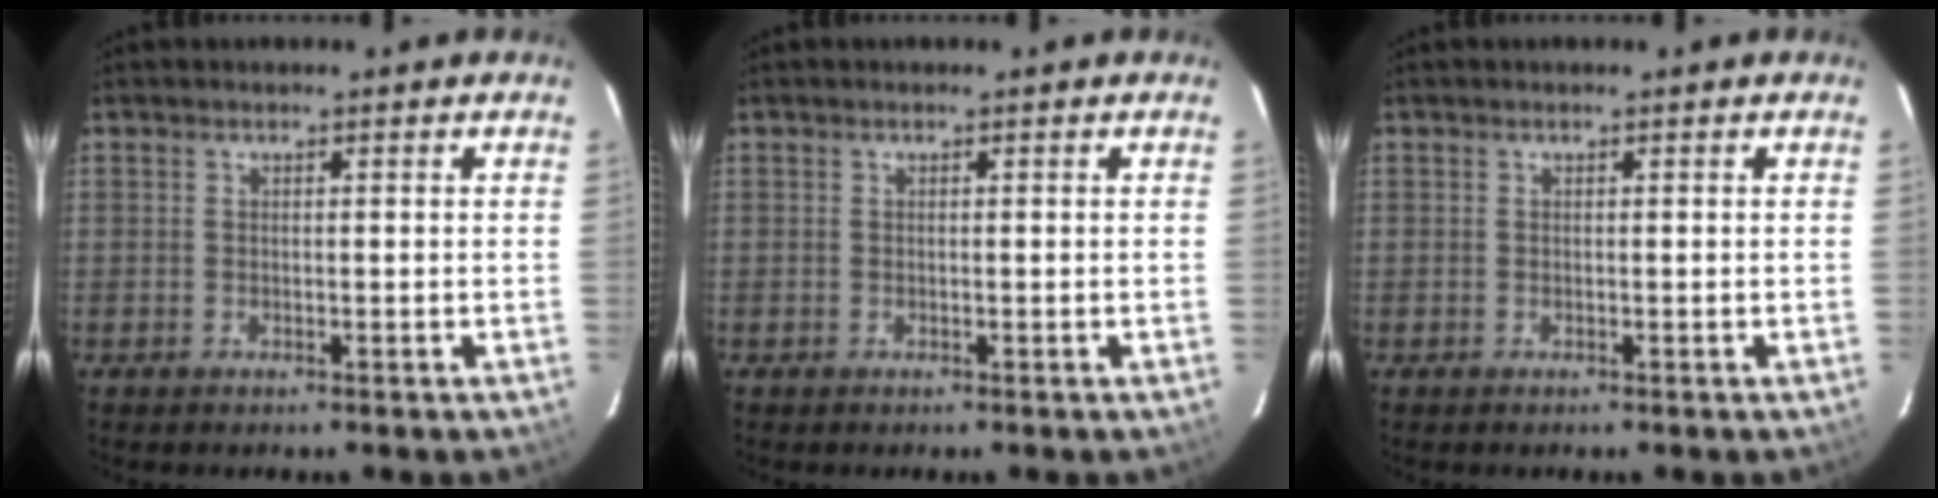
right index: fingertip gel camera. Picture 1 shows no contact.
{"total": 0.0}
{"total": 0.0}